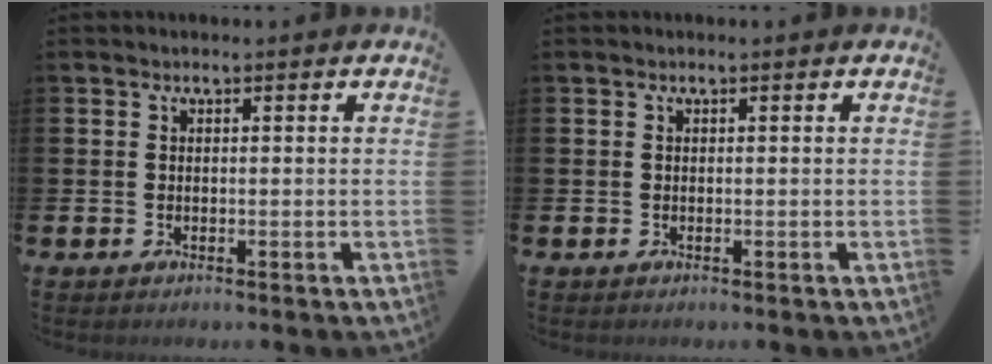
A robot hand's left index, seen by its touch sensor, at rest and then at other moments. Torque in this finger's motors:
{"motor_torque": [-0.13, -0.13, 0.03, 0.00]}